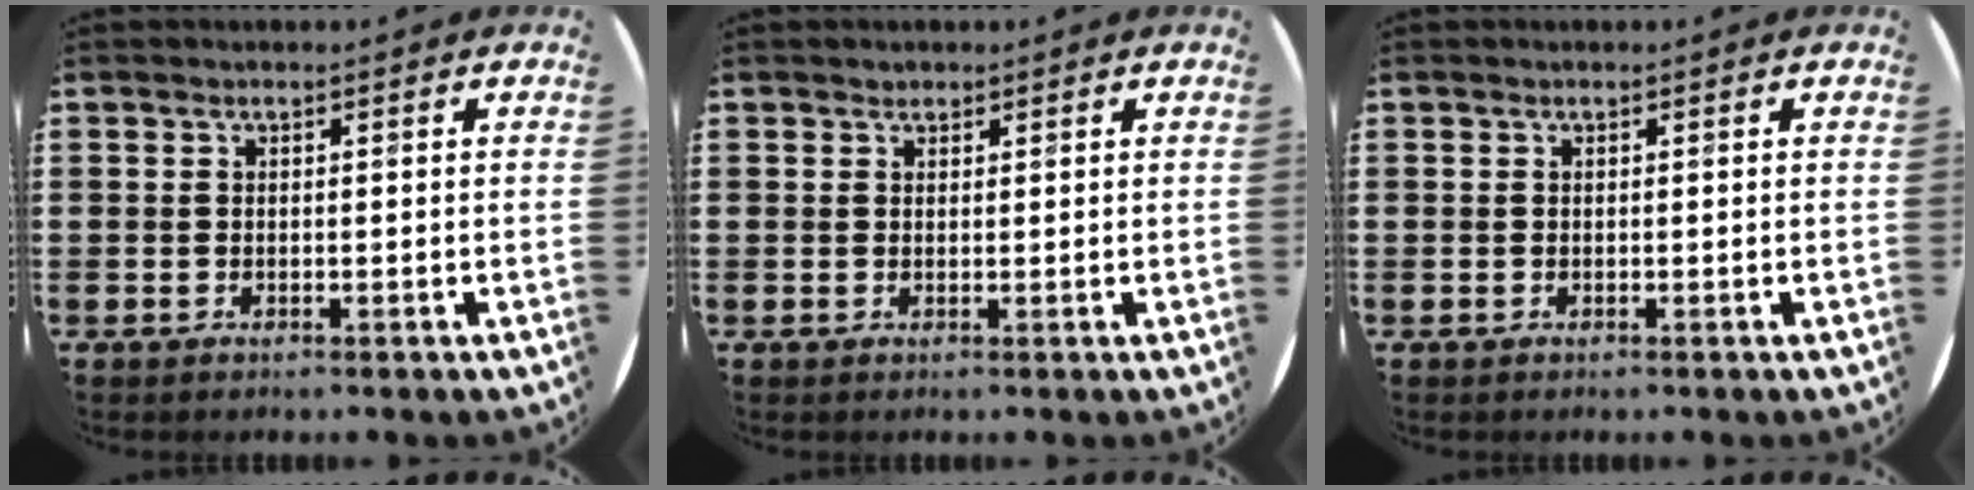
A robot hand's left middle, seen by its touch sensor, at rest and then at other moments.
{"total": 0.7, "force": [0.7, 0.3, -0.1], "torque": [0.001, 0.003, 0.013]}
{"total": 0.0}